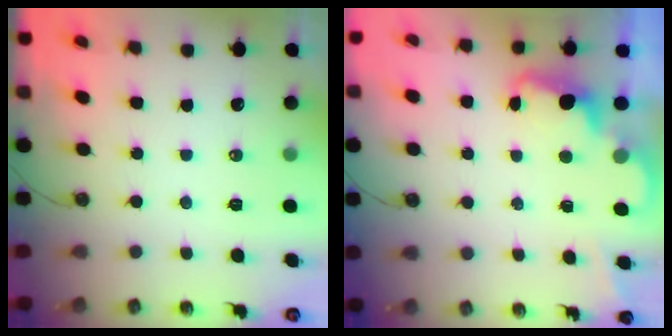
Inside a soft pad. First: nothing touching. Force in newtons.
{"total": 2.3, "press": 2.3, "slide": 0.5}